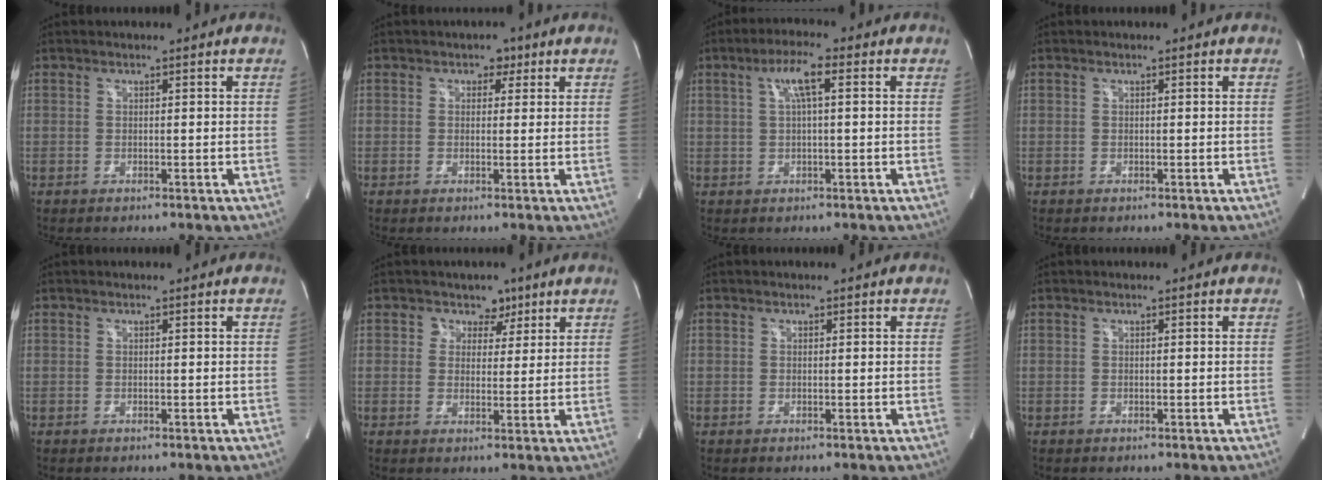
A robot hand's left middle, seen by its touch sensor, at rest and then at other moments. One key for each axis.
{"total": 1.8, "fx": 0.9, "fy": 1.4, "fz": 0.7, "tx": -0.004, "ty": 0.005, "tz": 0.008}
{"total": 4.9, "fx": 1.5, "fy": 0.6, "fz": 4.6, "tx": -0.090, "ty": 0.013, "tz": 0.028}
{"total": 0.0}
{"total": 0.0}
{"total": 3.7, "fx": 2.2, "fy": 2.9, "fz": 0.2, "tx": 0.010, "ty": -0.002, "tz": 0.029}
{"total": 0.0}
{"total": 0.0}